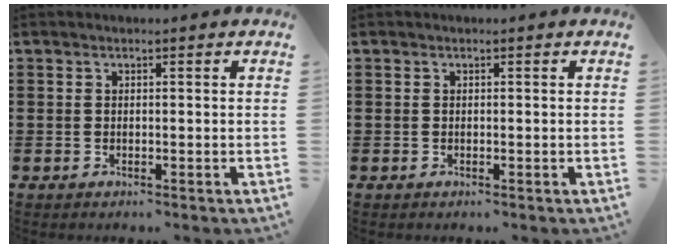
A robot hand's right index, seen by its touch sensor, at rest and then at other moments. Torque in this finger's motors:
{"motor_torque": [-0.09, 0.07, 0.00, 0.00]}